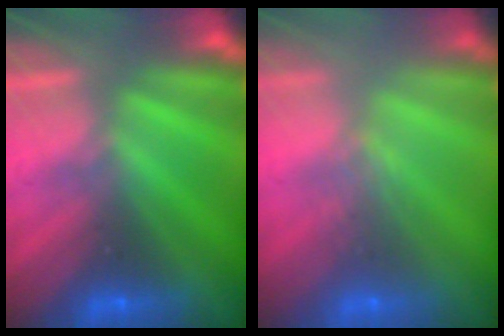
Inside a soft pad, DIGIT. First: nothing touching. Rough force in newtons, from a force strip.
{"total": 2.4}